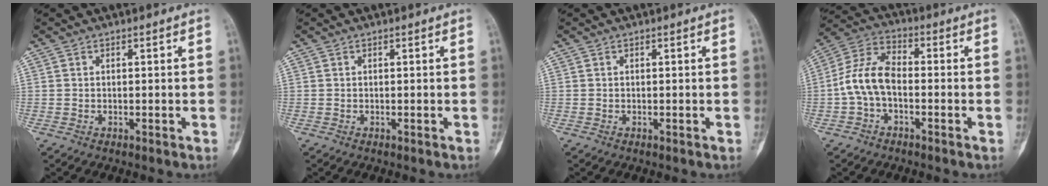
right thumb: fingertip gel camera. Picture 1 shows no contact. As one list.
[{"total": 0.0}, {"total": 0.0}, {"total": 9.1, "force": [-1.6, 5.3, 7.3], "torque": [-0.144, 0.033, -0.041]}]